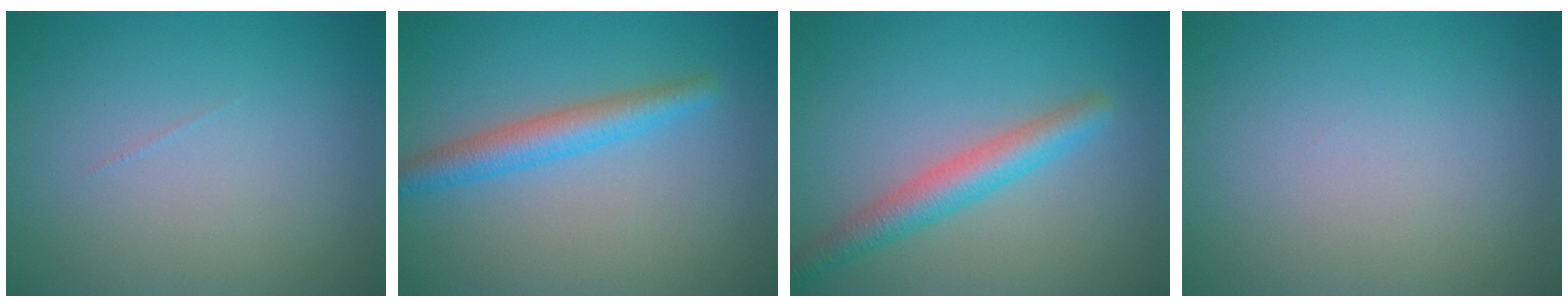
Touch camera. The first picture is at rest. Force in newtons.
{"total": 3.4, "press": 3.4, "slide": 0.1}
{"total": 3.7, "press": 3.7, "slide": 0.1}
{"total": 0.0}